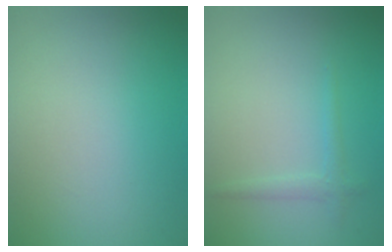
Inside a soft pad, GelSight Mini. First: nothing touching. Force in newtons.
{"total": 1.1, "press": 1.1, "slide": 0.1}